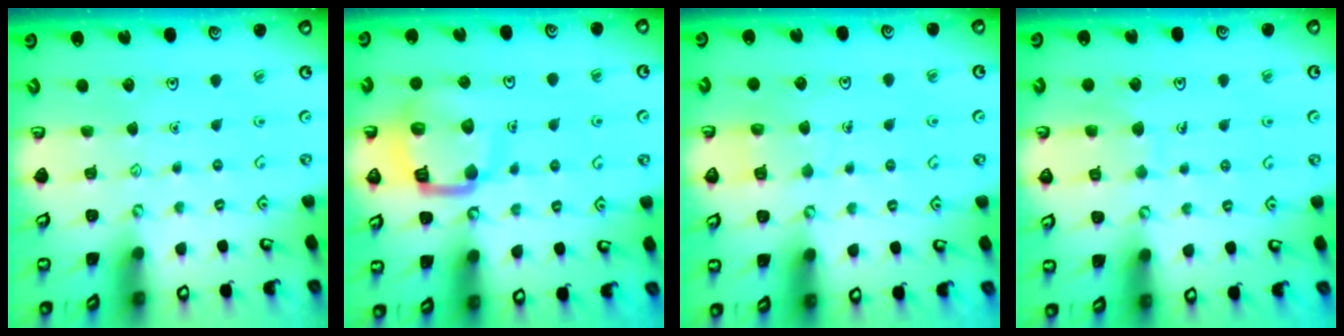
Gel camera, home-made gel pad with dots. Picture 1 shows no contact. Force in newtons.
{"total": 13.2, "press": 13.1, "slide": 1.4}
{"total": 5.3, "press": 5.3, "slide": 0.5}
{"total": 6.7, "press": 6.7, "slide": 0.4}